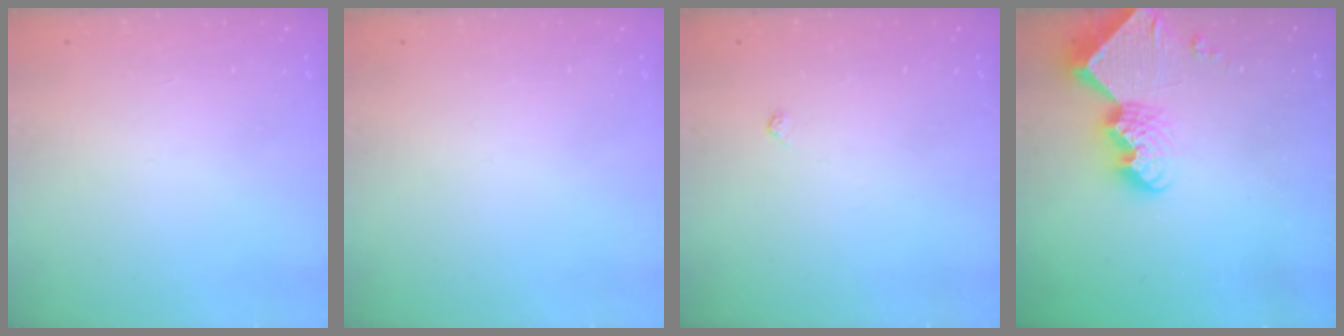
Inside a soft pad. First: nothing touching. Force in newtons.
{"total": 0.0}
{"total": 3.7, "press": 3.6, "slide": 0.6}
{"total": 13.0, "press": 13.0, "slide": 1.3}